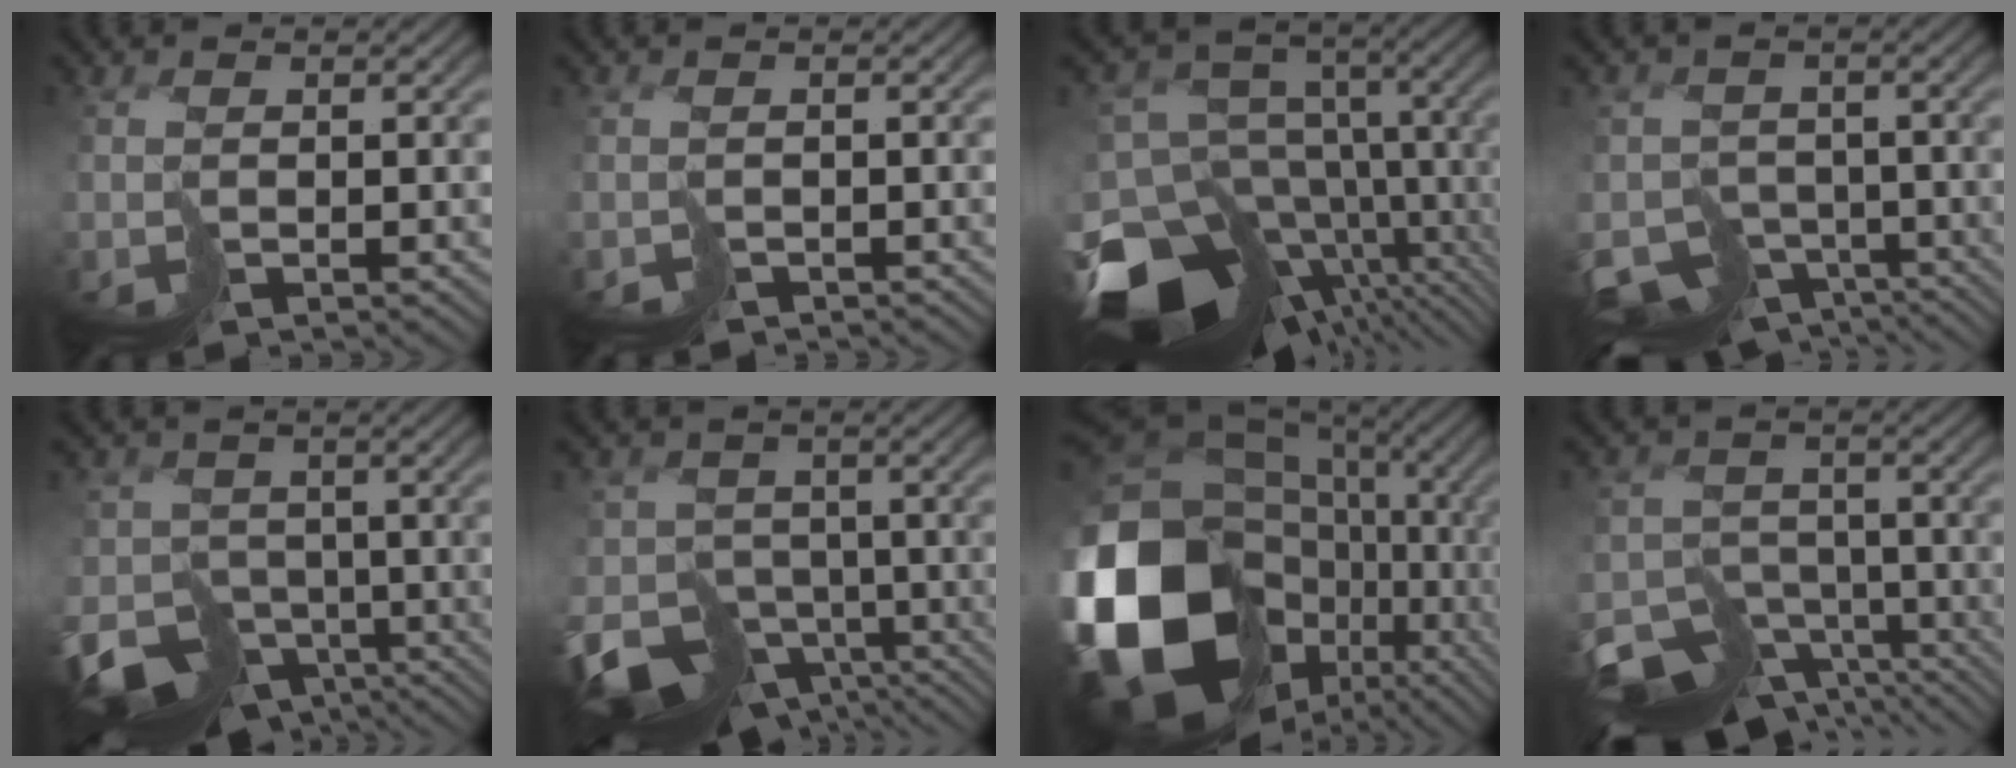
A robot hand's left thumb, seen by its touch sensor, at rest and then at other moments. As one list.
[{"total": 1.5, "force": [-1.5, 0.3, -0.3], "torque": [0.014, -0.007, -0.031]}, {"total": 16.1, "force": [-8.1, 9.9, 9.8], "torque": [-0.219, -0.013, -0.103]}, {"total": 8.0, "force": [-5.3, 5.2, 2.9], "torque": [-0.056, -0.024, -0.069]}, {"total": 11.2, "force": [-6.4, 7.9, 4.8], "torque": [-0.112, -0.037, -0.083]}, {"total": 12.7, "force": [-7.0, 8.8, 5.9], "torque": [-0.147, -0.040, -0.082]}, {"total": 20.0, "force": [-2.0, 15.0, 13.1], "torque": [-0.334, -0.044, 0.012]}, {"total": 13.7, "force": [-9.6, 7.9, 5.6], "torque": [-0.134, -0.040, -0.125]}]